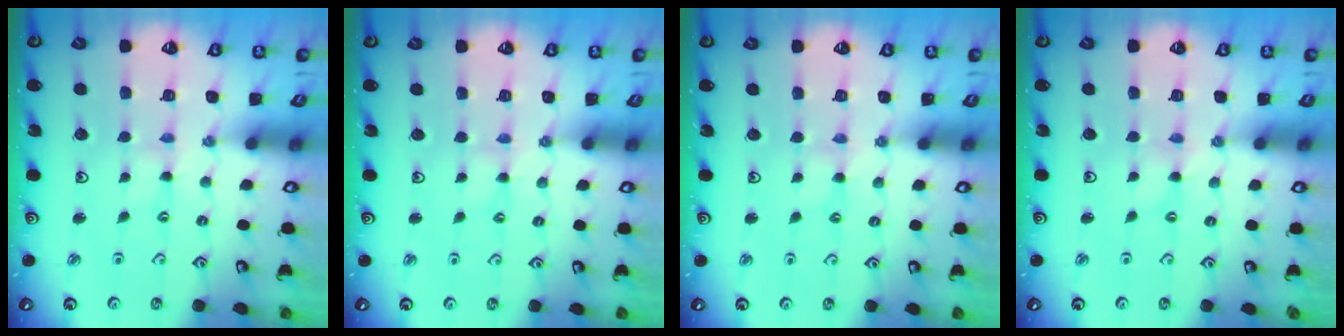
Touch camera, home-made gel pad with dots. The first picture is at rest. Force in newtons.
{"total": 1.1, "press": 1.1, "slide": 0.3}
{"total": 1.4, "press": 1.4, "slide": 0.4}
{"total": 0.0}